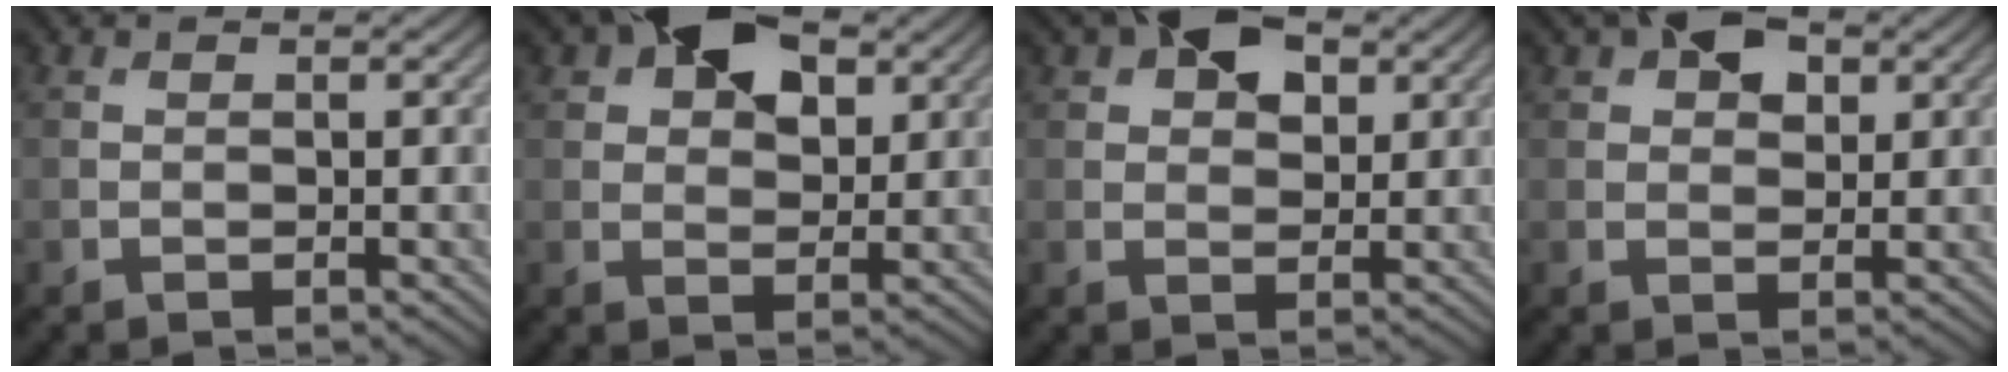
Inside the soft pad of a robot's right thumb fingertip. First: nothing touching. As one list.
[{"total": 9.6, "force": [4.6, 5.6, 6.3], "torque": [-0.109, 0.013, 0.073]}, {"total": 7.0, "force": [3.4, 4.1, 4.5], "torque": [-0.078, 0.012, 0.051]}, {"total": 5.2, "force": [2.6, 3.1, 3.3], "torque": [-0.053, 0.008, 0.040]}]